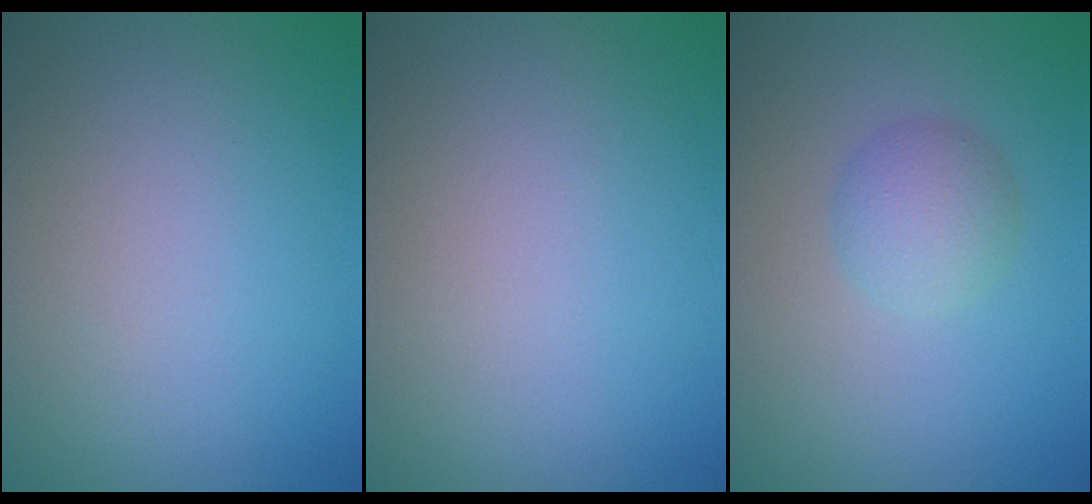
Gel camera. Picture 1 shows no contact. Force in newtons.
{"total": 0.0}
{"total": 2.7, "press": 2.7, "slide": 0.1}